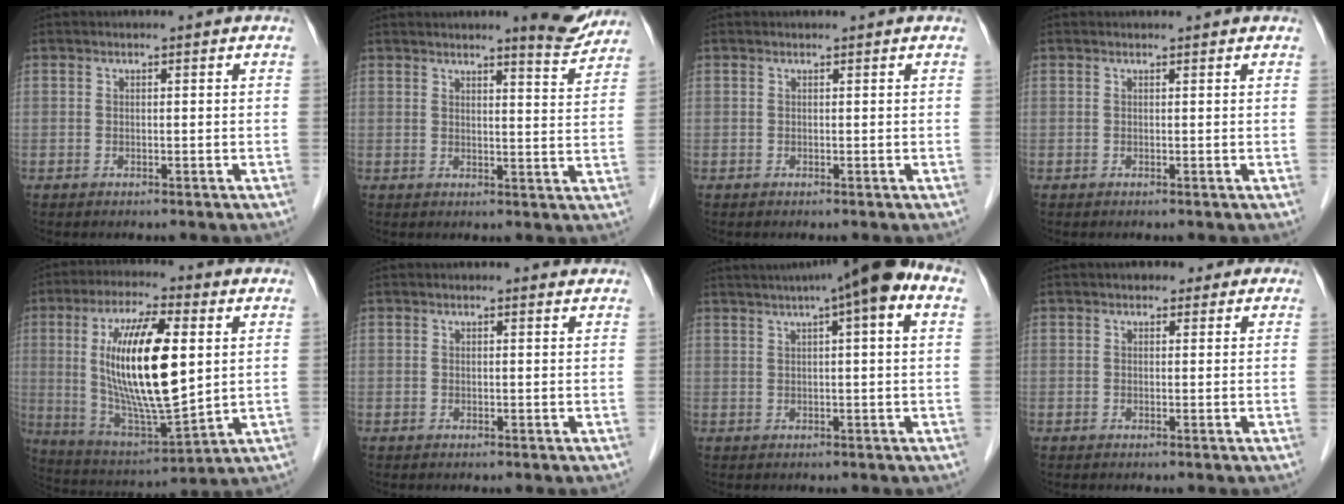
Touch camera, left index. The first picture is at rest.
{"total": 6.0, "force": [5.5, 0.3, 2.4], "torque": [-0.030, -0.020, 0.062]}
{"total": 0.9, "force": [0.9, 0.2, 0.1], "torque": [-0.008, 0.014, 0.011]}
{"total": 2.2, "force": [2.1, 0.5, 0.5], "torque": [-0.014, 0.019, 0.020]}
{"total": 18.2, "force": [3.0, 4.0, 17.5], "torque": [-0.335, -0.003, 0.058]}
{"total": 0.8, "force": [0.6, 0.3, 0.4], "torque": [-0.011, 0.006, 0.005]}
{"total": 11.4, "force": [6.1, 1.0, 9.5], "torque": [-0.135, 0.042, 0.079]}
{"total": 3.5, "force": [2.2, 2.2, 1.5], "torque": [-0.012, 0.020, 0.025]}